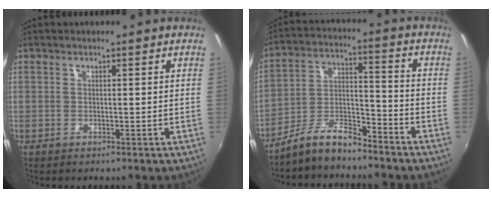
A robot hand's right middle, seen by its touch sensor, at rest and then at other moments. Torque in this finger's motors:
{"motor_torque": [0.96, -1.18, 0.24, 0.07]}